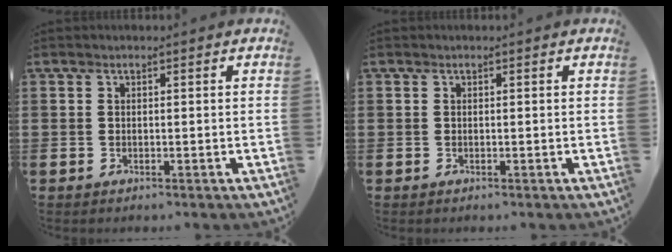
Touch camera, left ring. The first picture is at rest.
{"total": 0.0}